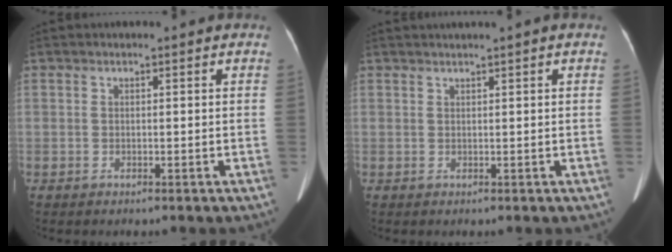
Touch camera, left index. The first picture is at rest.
{"total": 1.7, "force": [1.3, -0.5, 1.0], "torque": [-0.017, 0.014, 0.027]}